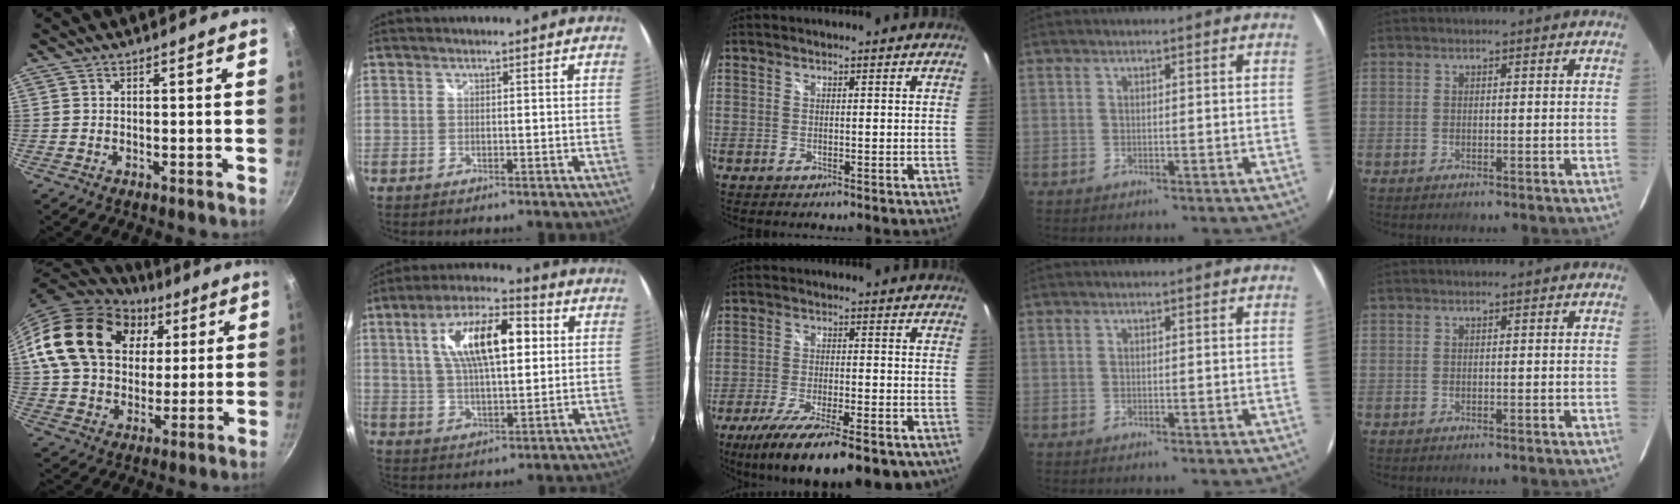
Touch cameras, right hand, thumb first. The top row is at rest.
{"thumb": {"total": 22.9, "force": [7.1, 17.1, 13.5], "torque": [-0.215, 0.006, 0.122]}, "index": {"total": 14.9, "force": [3.7, 5.7, 13.2], "torque": [-0.236, 0.024, 0.064]}, "middle": {"total": 19.1, "force": [-12.7, 6.1, 12.9], "torque": [-0.237, -0.058, -0.192]}}